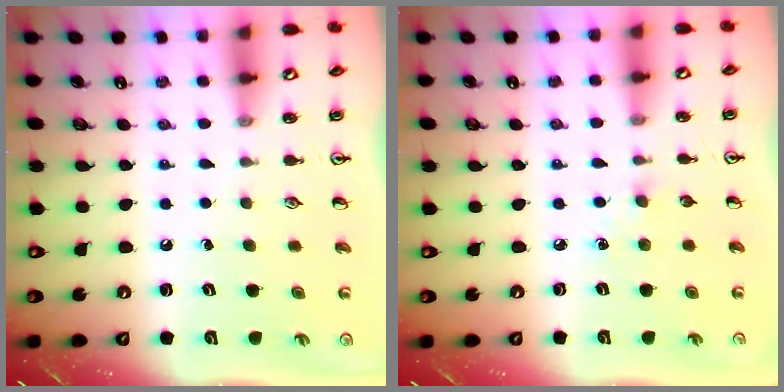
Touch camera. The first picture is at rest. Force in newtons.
{"total": 3.6, "press": 3.6, "slide": 0.5}